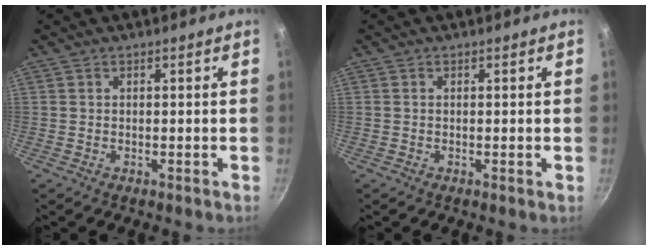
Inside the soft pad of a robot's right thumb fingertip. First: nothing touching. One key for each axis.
{"total": 0.0}